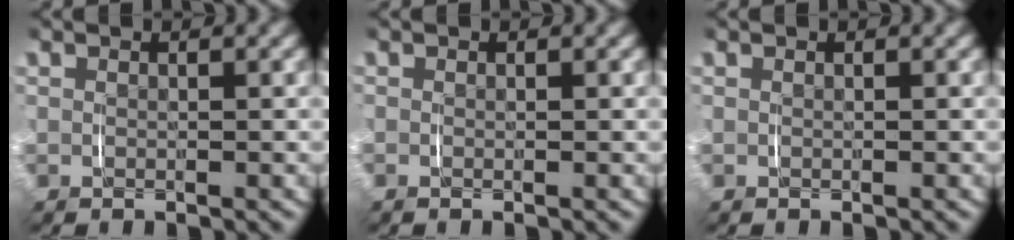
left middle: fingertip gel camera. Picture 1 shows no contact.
{"total": 0.0}
{"total": 0.0}